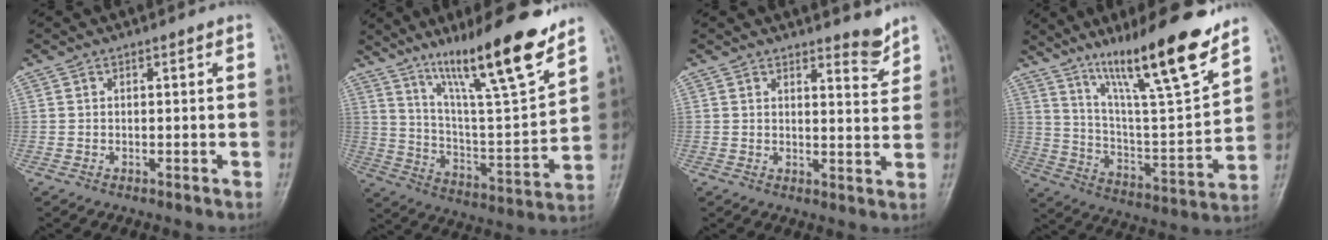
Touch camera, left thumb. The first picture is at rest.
{"total": 20.9, "force": [14.5, 3.0, 14.8], "torque": [-0.215, -0.078, 0.247]}
{"total": 3.7, "force": [3.4, 0.8, 1.3], "torque": [-0.006, -0.035, 0.047]}
{"total": 21.3, "force": [14.7, 3.1, 15.0], "torque": [-0.218, -0.078, 0.251]}